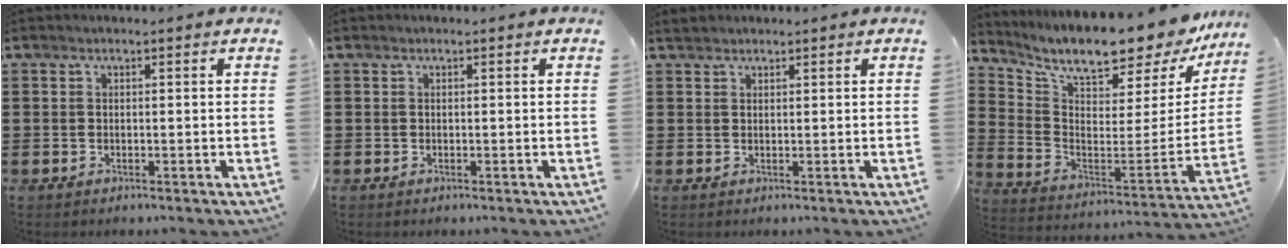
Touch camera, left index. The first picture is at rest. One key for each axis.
{"total": 0.0}
{"total": 1.2, "fx": 1.1, "fy": 0.4, "fz": 0.2, "tx": -0.007, "ty": 0.002, "tz": 0.023}
{"total": 9.8, "fx": 8.9, "fy": 1.0, "fz": 4.0, "tx": -0.098, "ty": -0.087, "tz": 0.142}